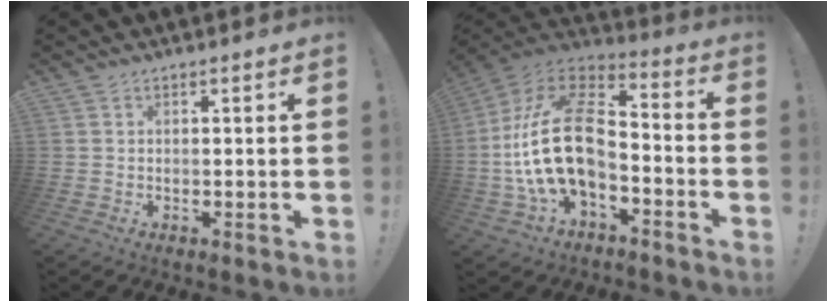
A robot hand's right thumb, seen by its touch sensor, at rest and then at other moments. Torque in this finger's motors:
{"motor_torque": [2.36, 2.64, 2.22, -0.55, 0.54]}